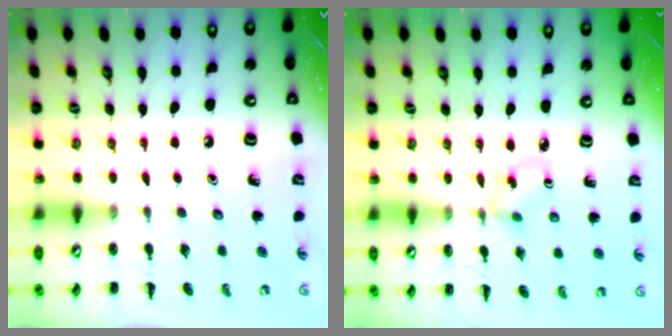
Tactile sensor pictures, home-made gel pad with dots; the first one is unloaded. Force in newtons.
{"total": 1.7, "press": 1.6, "slide": 0.7}